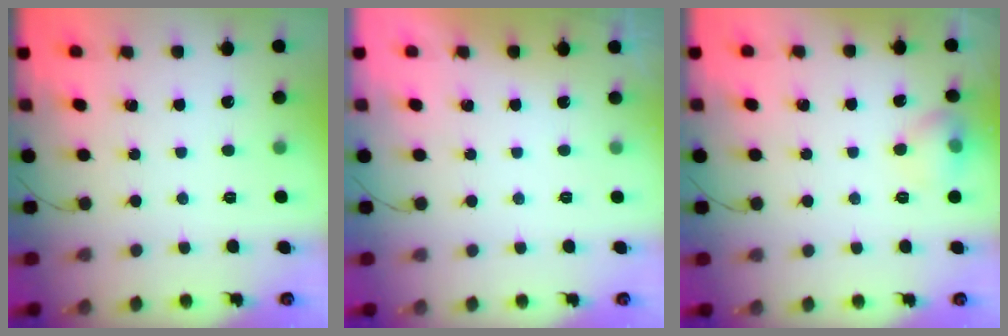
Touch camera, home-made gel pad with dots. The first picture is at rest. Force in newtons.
{"total": 0.0}
{"total": 10.3, "press": 7.5, "slide": 7.0}